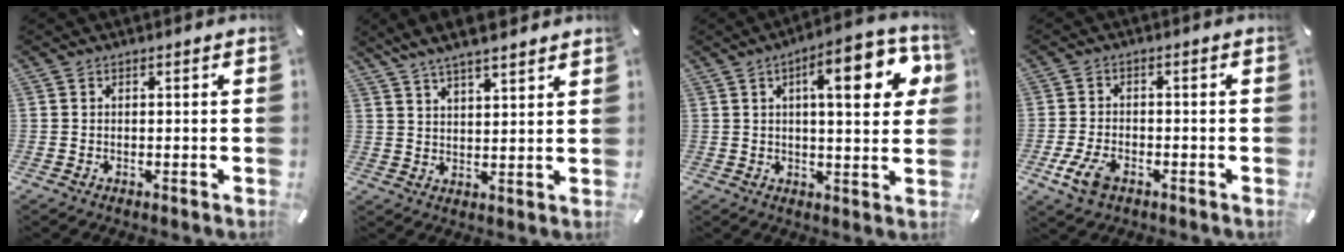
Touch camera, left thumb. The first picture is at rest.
{"total": 6.7, "force": [6.1, 1.3, 2.7], "torque": [-0.067, -0.023, 0.113]}
{"total": 14.9, "force": [5.4, 5.1, 13.0], "torque": [-0.175, -0.015, 0.077]}
{"total": 6.1, "force": [-3.1, 3.5, 4.0], "torque": [-0.102, 0.003, -0.060]}